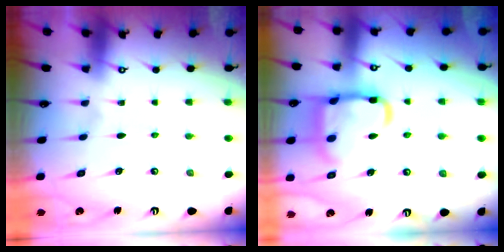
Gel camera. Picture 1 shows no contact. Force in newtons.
{"total": 17.8, "press": 17.7, "slide": 1.5}